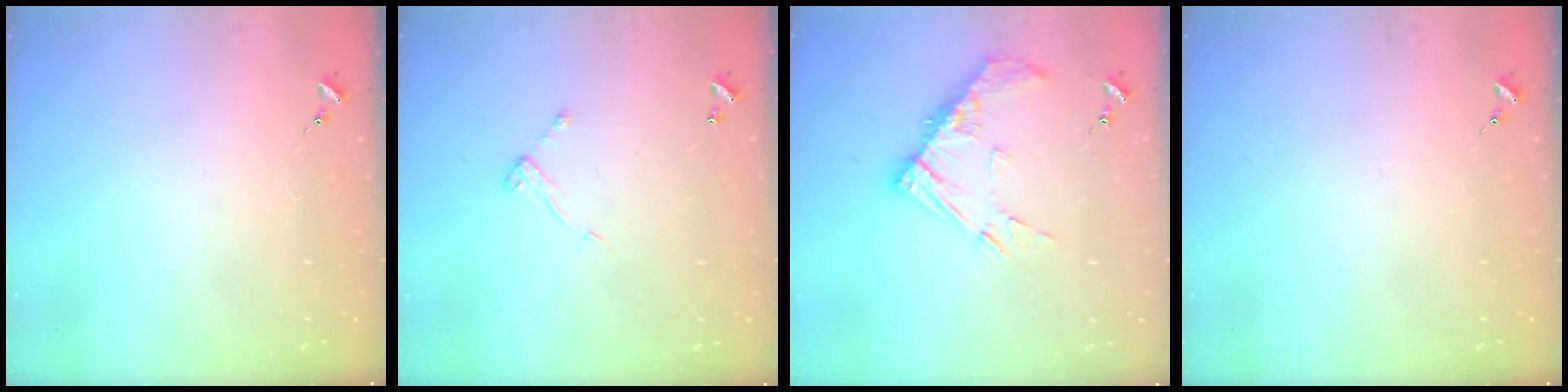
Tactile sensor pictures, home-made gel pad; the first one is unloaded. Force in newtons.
{"total": 6.2, "press": 6.2, "slide": 0.4}
{"total": 12.4, "press": 12.3, "slide": 1.0}
{"total": 0.0}